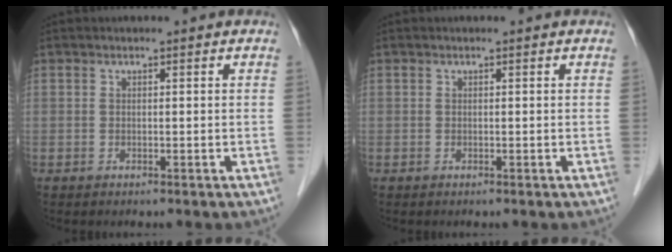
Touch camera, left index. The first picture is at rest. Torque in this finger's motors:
{"motor_torque": [-0.18, -0.19, 0.04, 0.00]}